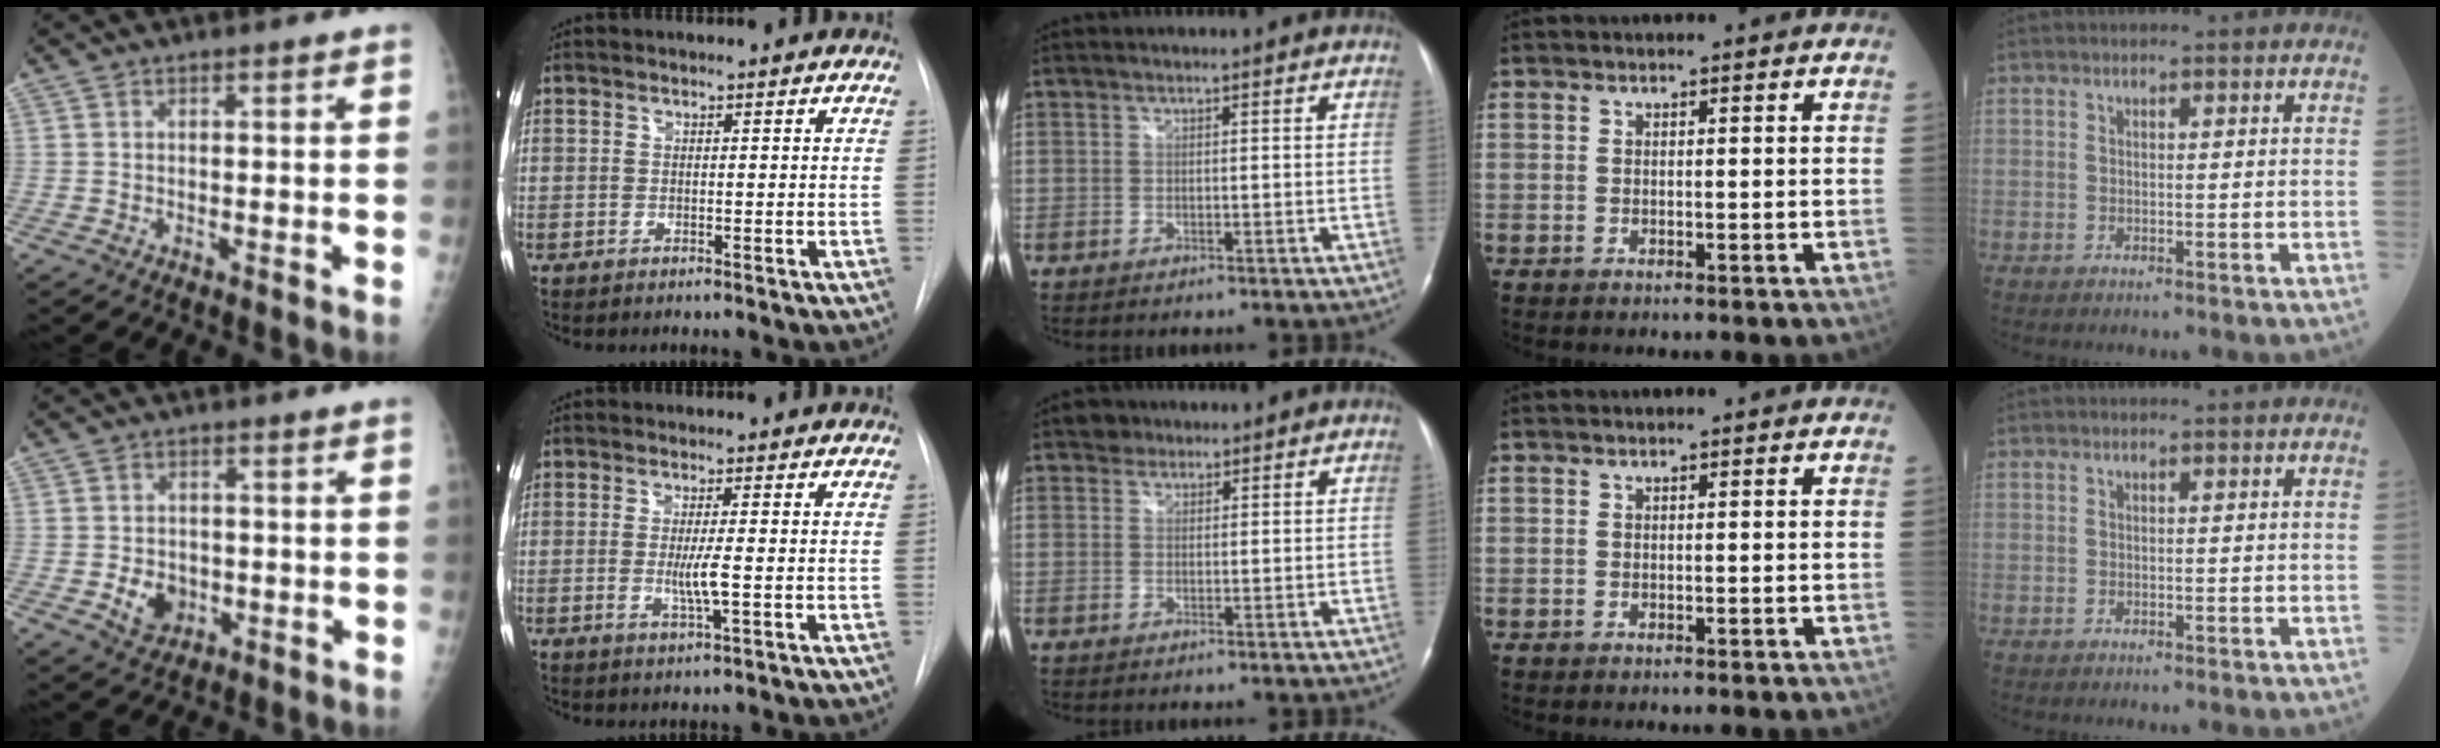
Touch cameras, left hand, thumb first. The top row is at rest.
{"thumb": {"total": 5.2, "force": [-1.1, 4.2, 2.8], "torque": [-0.029, 0.003, -0.010]}, "index": {"total": 3.4, "force": [-0.4, 0.0, 3.4], "torque": [-0.066, -0.008, -0.007]}, "middle": {"total": 1.9, "force": [1.4, 1.4, 0.1], "torque": [0.000, 0.007, 0.017]}}